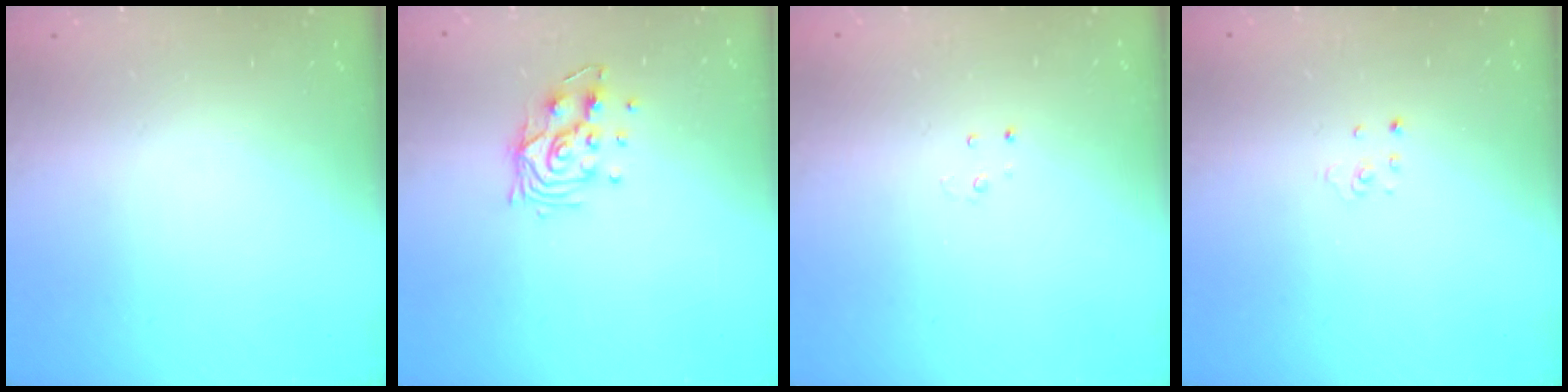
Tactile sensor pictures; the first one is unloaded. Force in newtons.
{"total": 8.9, "press": 8.9, "slide": 0.7}
{"total": 2.3, "press": 2.3, "slide": 0.2}
{"total": 1.1, "press": 1.1, "slide": 0.1}